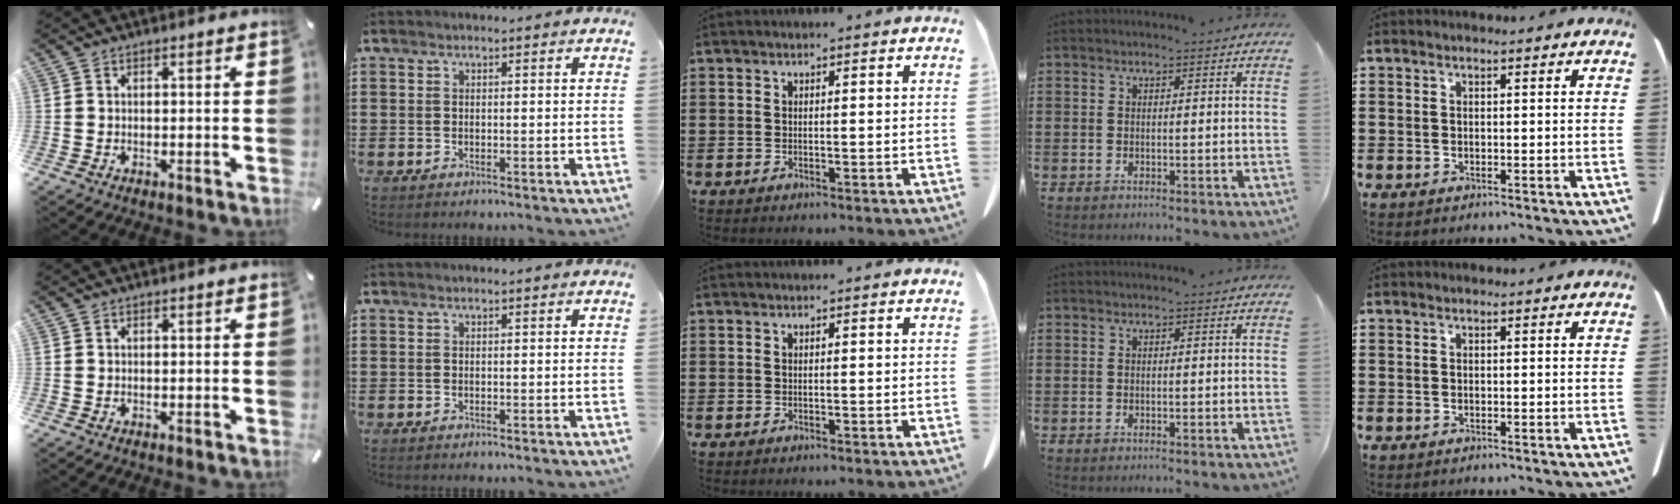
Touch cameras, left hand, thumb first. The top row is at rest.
{}